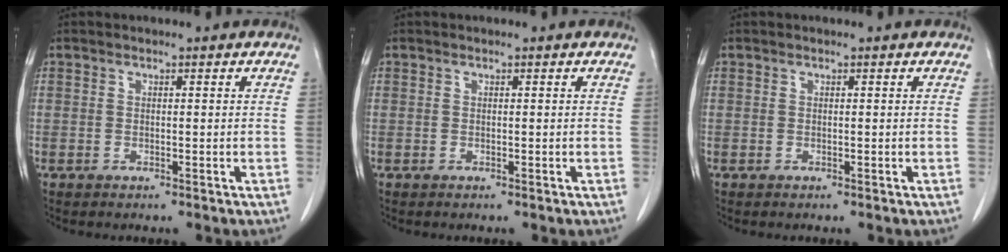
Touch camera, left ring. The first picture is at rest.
{"total": 0.0}
{"total": 0.0}